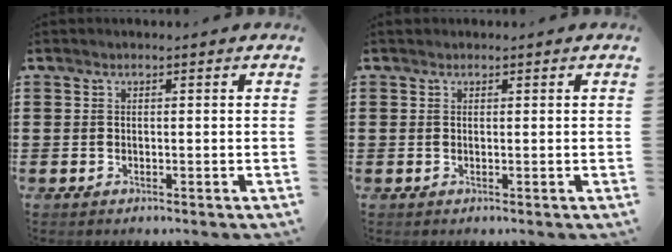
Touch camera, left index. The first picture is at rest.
{"total": 0.5, "force": [0.4, 0.4, 0.0], "torque": [-0.002, 0.003, 0.008]}